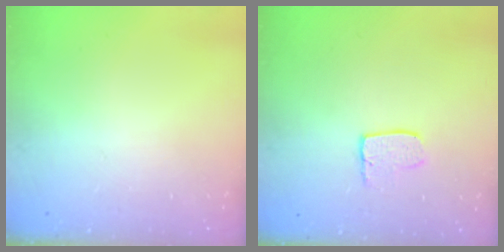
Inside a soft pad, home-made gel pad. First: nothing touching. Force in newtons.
{"total": 5.5, "press": 5.5, "slide": 0.3}